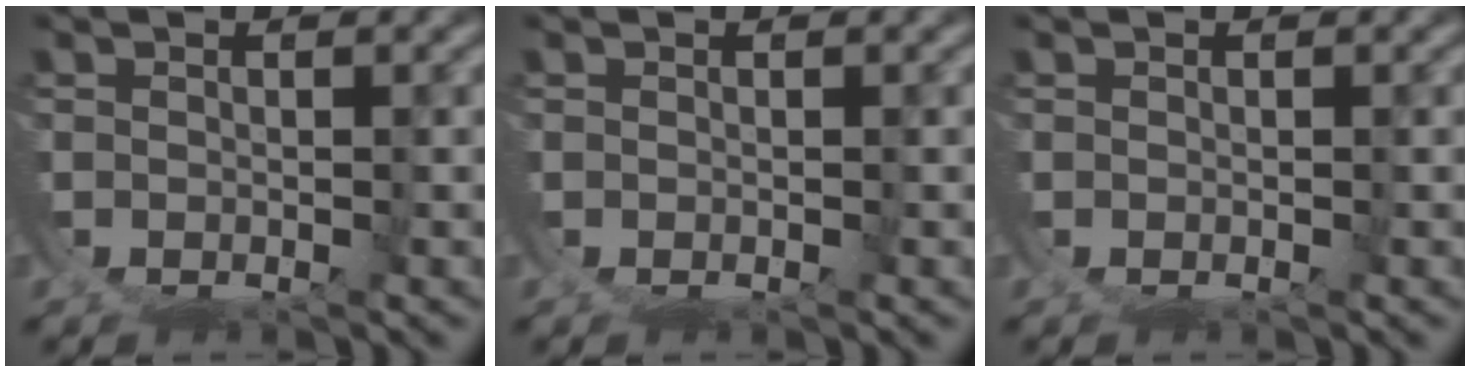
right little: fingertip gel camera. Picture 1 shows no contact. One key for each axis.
{"total": 0.0}
{"total": 0.0}